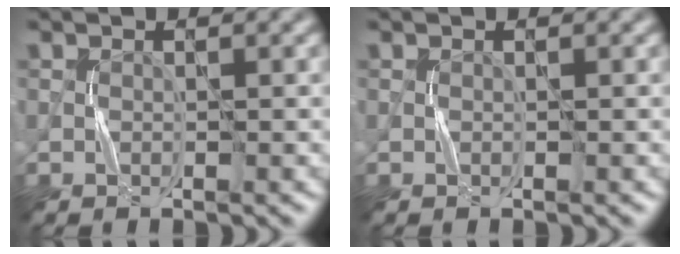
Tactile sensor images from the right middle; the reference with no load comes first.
{"total": 0.0}